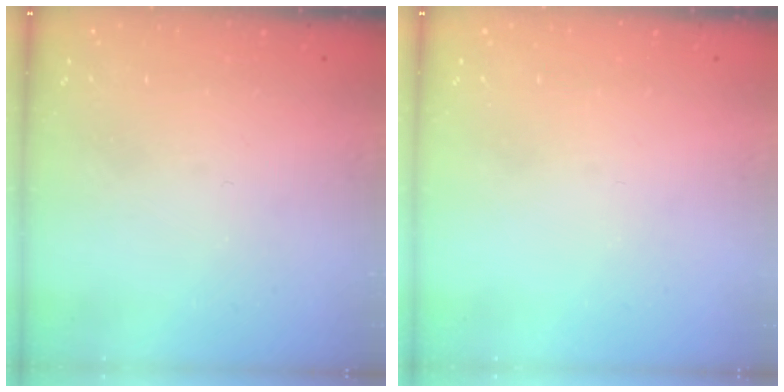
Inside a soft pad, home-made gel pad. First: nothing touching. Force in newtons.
{"total": 0.0}